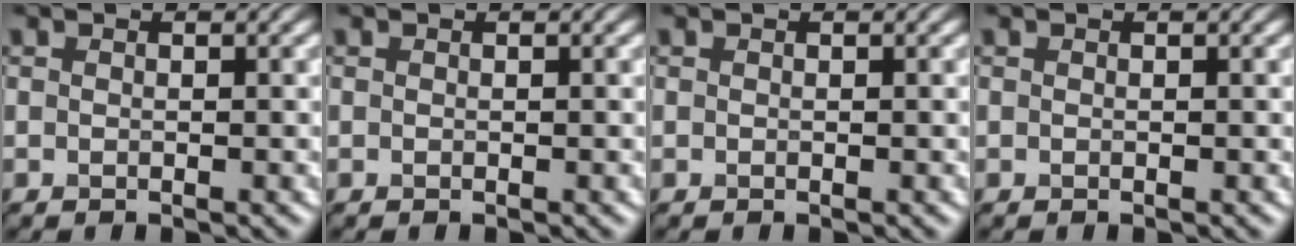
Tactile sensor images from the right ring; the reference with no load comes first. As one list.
[{"total": 0.0}, {"total": 0.0}, {"total": 0.0}]